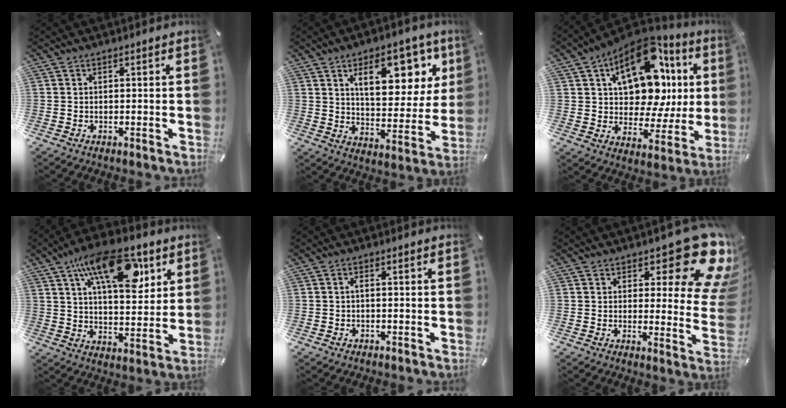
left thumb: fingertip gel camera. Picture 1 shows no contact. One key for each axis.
{"total": 16.8, "fx": 8.5, "fy": 8.7, "fz": 11.5, "tx": -0.151, "ty": -0.035, "tz": 0.139}
{"total": 18.2, "fx": 7.5, "fy": 11.0, "fz": 12.4, "tx": -0.175, "ty": -0.059, "tz": 0.128}
{"total": 18.0, "fx": 8.9, "fy": 8.6, "fz": 13.0, "tx": -0.201, "ty": -0.026, "tz": 0.145}
{"total": 1.2, "fx": -0.2, "fy": 0.7, "fz": 1.0, "tx": -0.019, "ty": 0.003, "tz": -0.005}
{"total": 17.9, "fx": 9.8, "fy": 7.1, "fz": 13.3, "tx": -0.159, "ty": -0.077, "tz": 0.161}